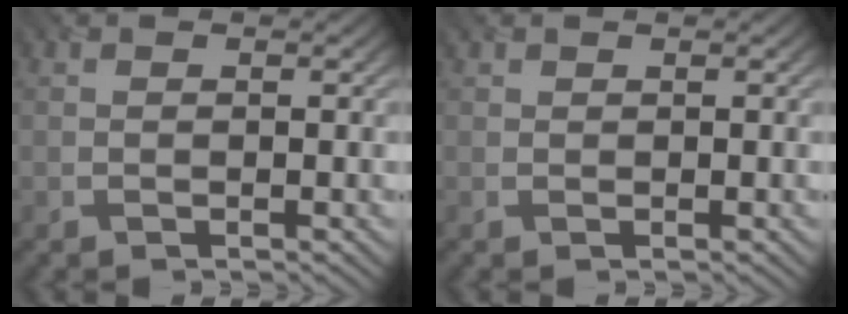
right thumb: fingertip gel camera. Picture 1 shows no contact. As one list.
[{"total": 0.6, "force": [0.5, 0.2, 0.0], "torque": [-0.001, 0.002, 0.012]}]